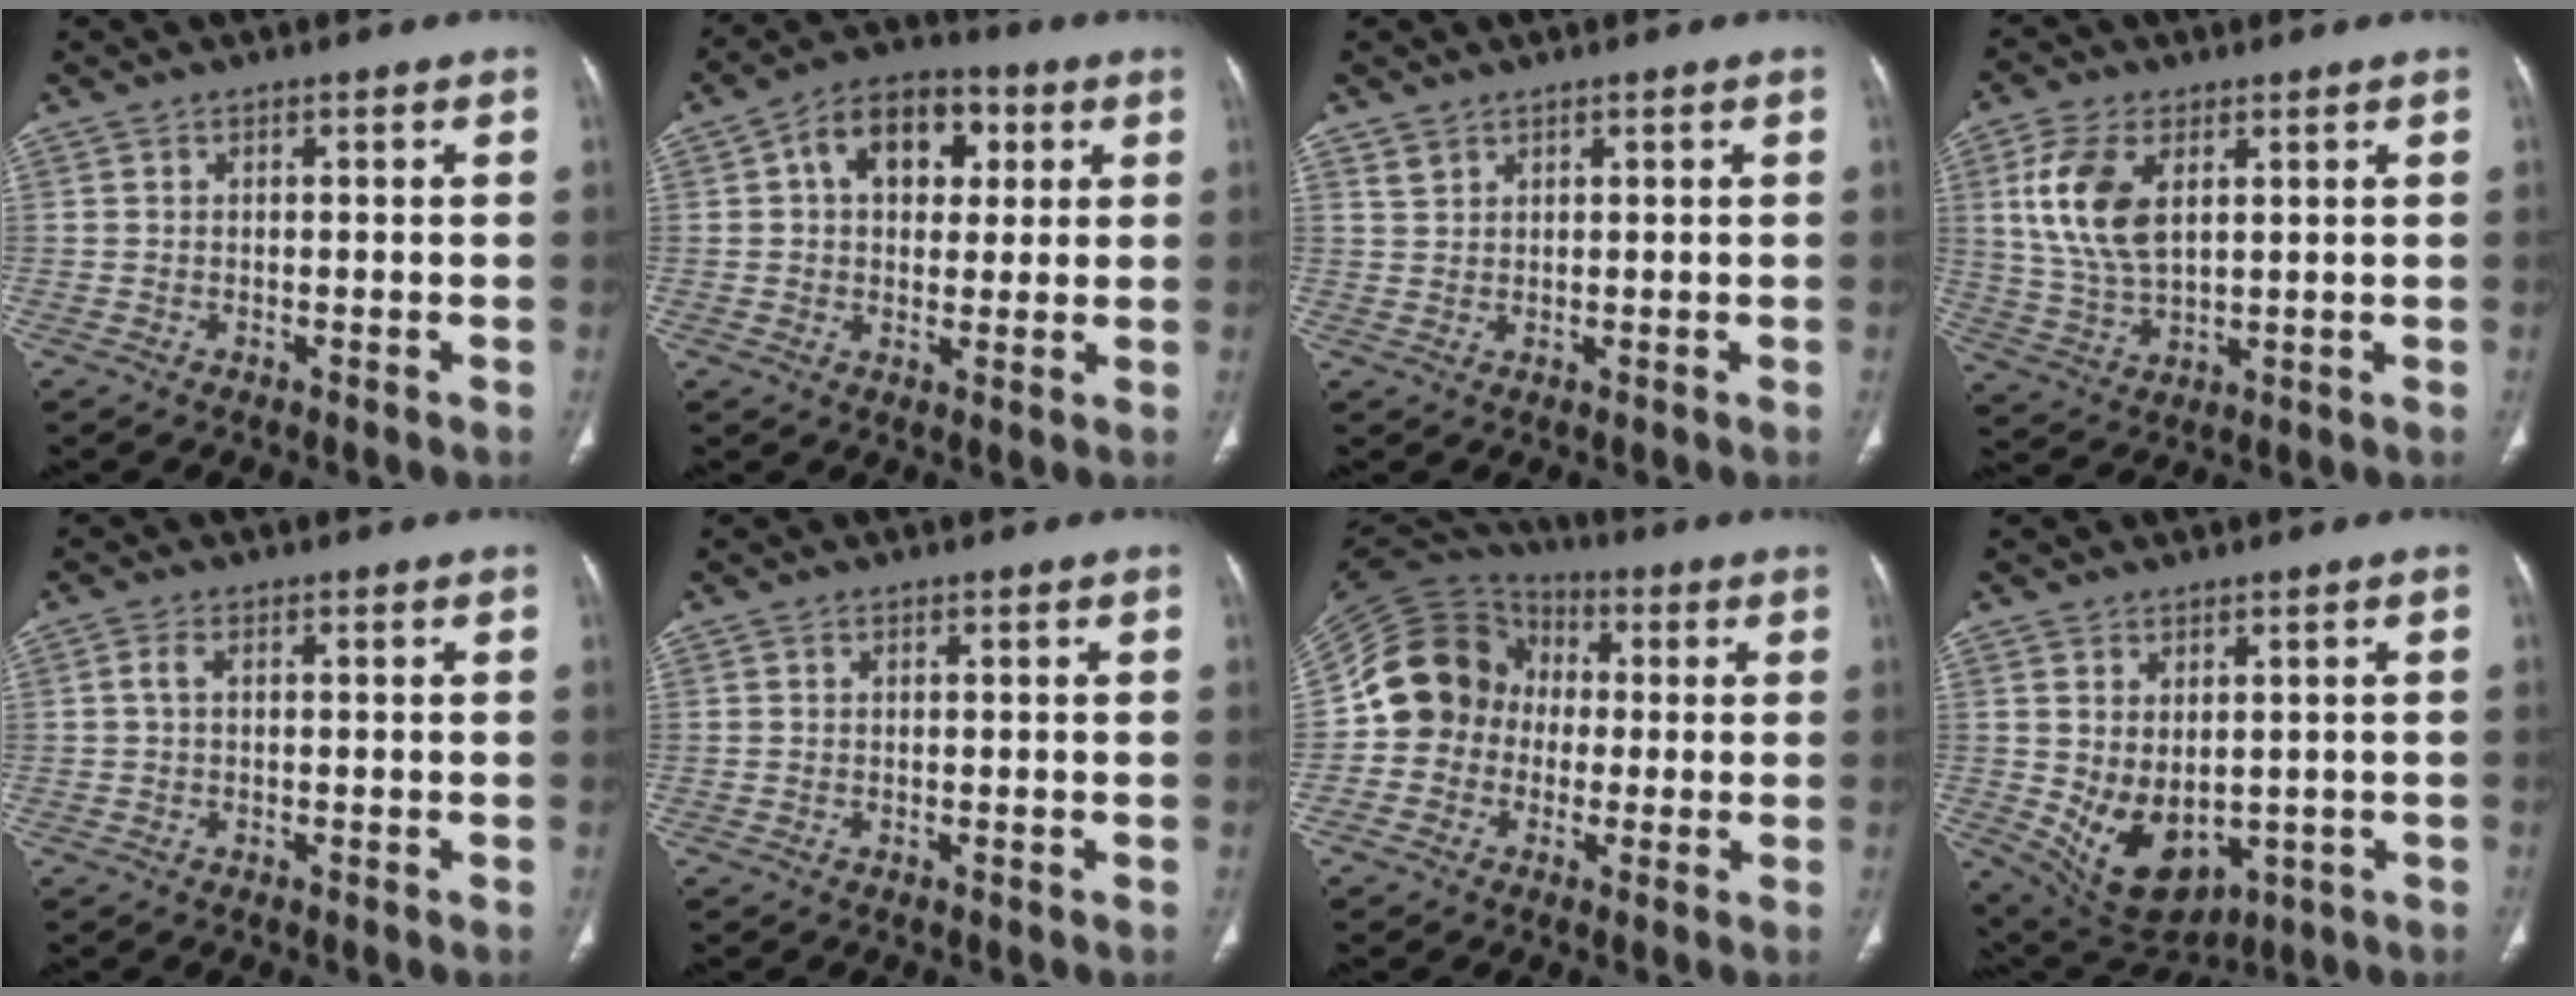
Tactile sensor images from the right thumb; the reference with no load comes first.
{"total": 12.0, "force": [3.3, 8.4, 7.9], "torque": [-0.084, 0.013, 0.044]}
{"total": 1.5, "force": [1.3, 0.8, 0.3], "torque": [0.001, -0.004, 0.027]}
{"total": 11.8, "force": [3.6, 6.5, 9.2], "torque": [-0.186, -0.009, 0.074]}
{"total": 1.4, "force": [0.1, 0.7, 1.2], "torque": [-0.028, 0.003, 0.000]}
{"total": 0.0}
{"total": 13.8, "force": [-0.8, 12.4, 6.0], "torque": [-0.102, 0.033, -0.027]}
{"total": 10.9, "force": [-1.0, 6.8, 8.4], "torque": [-0.130, -0.008, 0.018]}